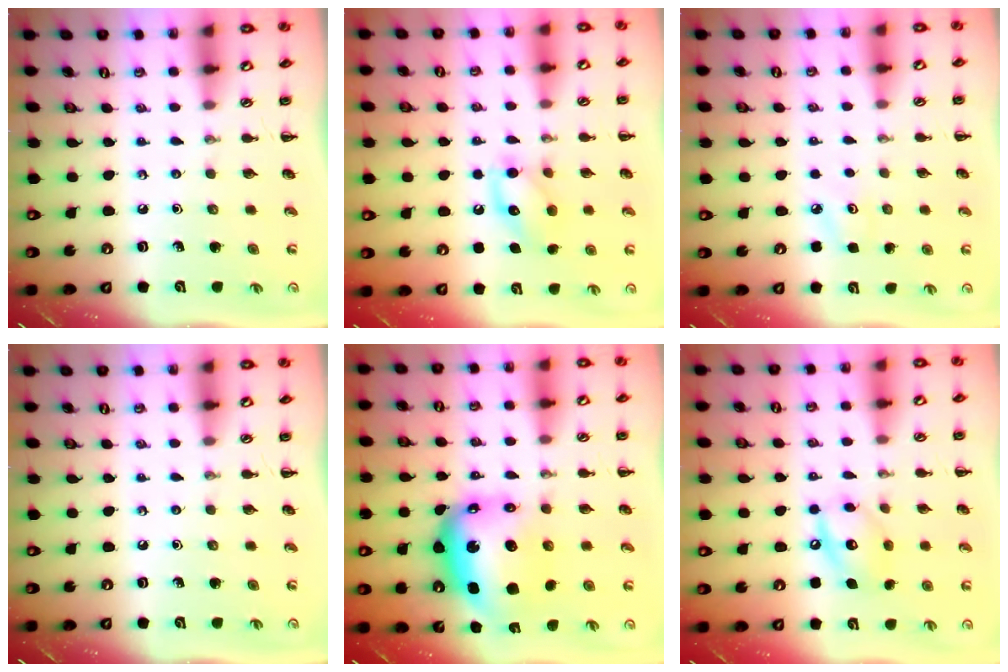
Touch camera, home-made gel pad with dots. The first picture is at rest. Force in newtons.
{"total": 12.0, "press": 11.9, "slide": 1.2}
{"total": 4.7, "press": 4.5, "slide": 1.4}
{"total": 0.0}
{"total": 10.2, "press": 9.8, "slide": 3.0}
{"total": 11.1, "press": 10.9, "slide": 1.7}